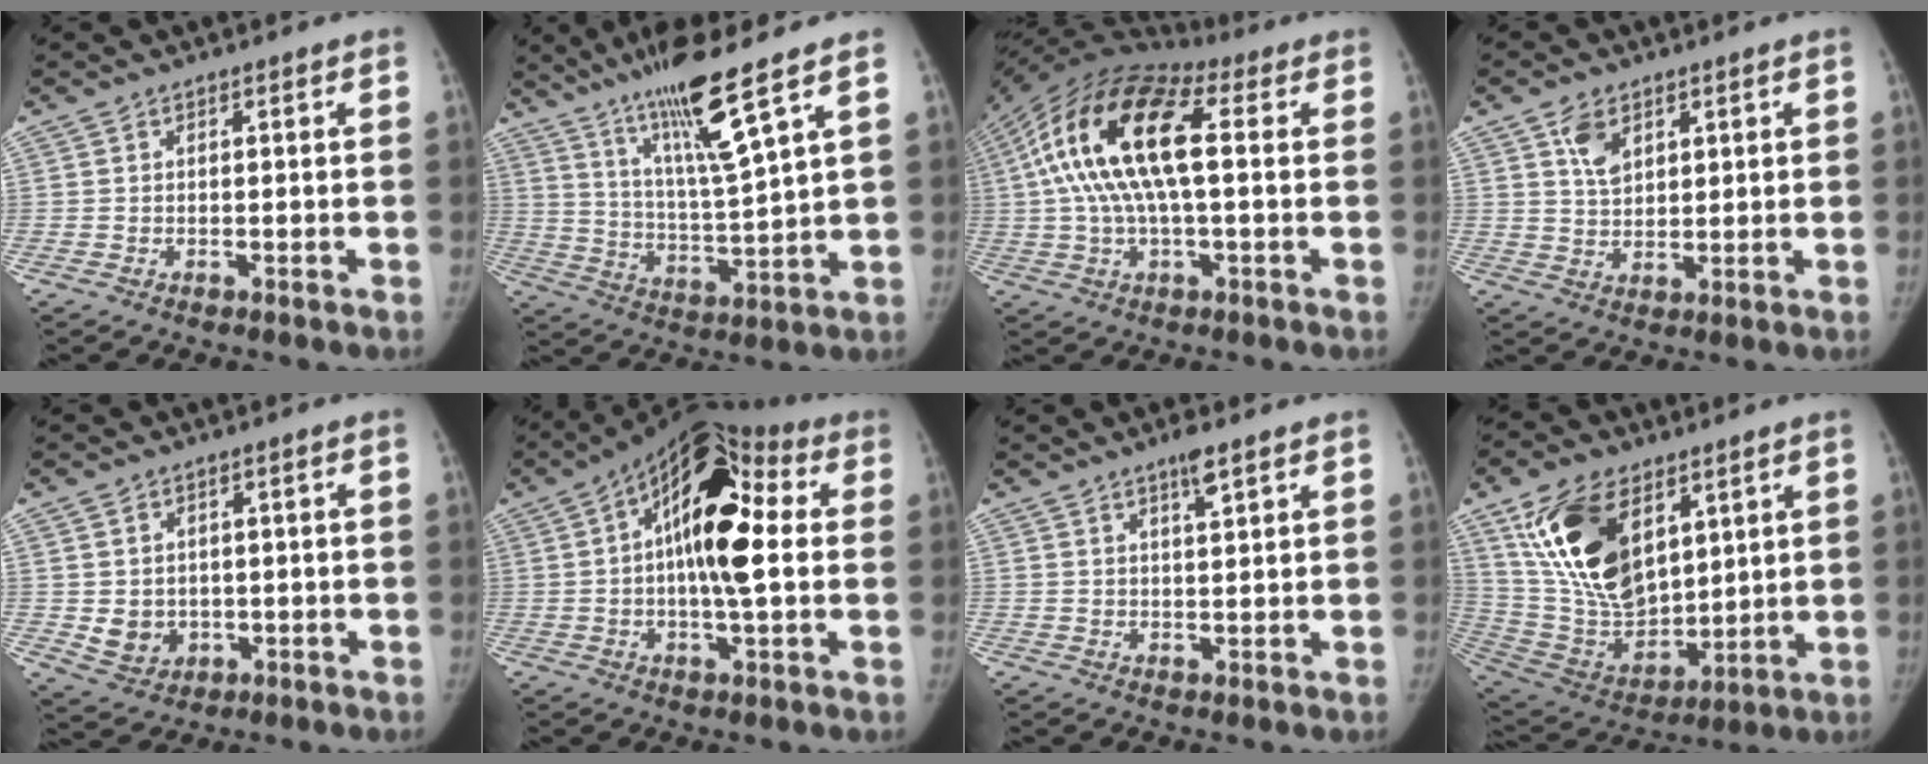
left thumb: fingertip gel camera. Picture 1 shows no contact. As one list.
[{"total": 14.4, "force": [9.2, 0.1, 11.1], "torque": [-0.196, -0.056, 0.169]}, {"total": 19.6, "force": [2.6, 8.4, 17.6], "torque": [-0.350, 0.041, 0.035]}, {"total": 5.3, "force": [2.7, 3.4, 3.1], "torque": [-0.038, -0.017, 0.051]}, {"total": 5.8, "force": [-0.5, 5.1, 2.7], "torque": [-0.025, 0.004, 0.010]}, {"total": 18.6, "force": [2.8, 7.8, 16.6], "torque": [-0.248, 0.030, 0.027]}, {"total": 3.2, "force": [2.1, 0.4, 2.4], "torque": [-0.041, -0.008, 0.037]}, {"total": 20.8, "force": [9.1, 11.8, 14.4], "torque": [-0.236, -0.044, 0.185]}]